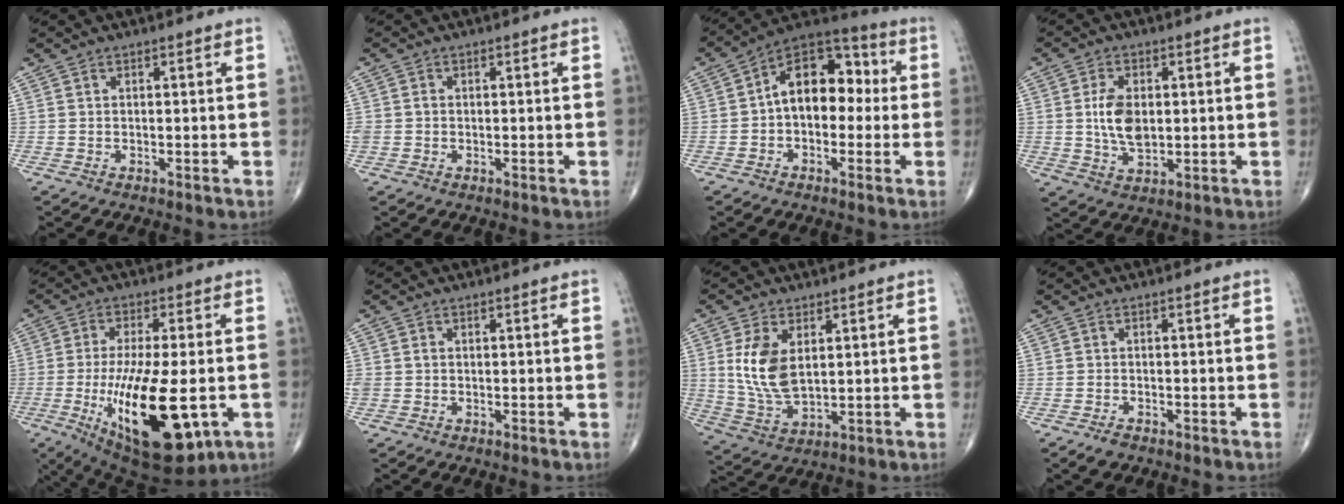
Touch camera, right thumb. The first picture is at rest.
{"total": 1.6, "force": [-0.1, 1.4, 0.7], "torque": [-0.013, 0.005, 0.001]}
{"total": 13.4, "force": [0.4, 8.7, 10.2], "torque": [-0.116, 0.045, -0.011]}
{"total": 7.5, "force": [0.6, 4.4, 6.1], "torque": [-0.106, -0.007, 0.014]}
{"total": 21.8, "force": [-5.0, 8.0, 19.6], "torque": [-0.352, -0.024, -0.060]}
{"total": 1.5, "force": [0.0, 1.3, 0.7], "torque": [-0.014, 0.005, 0.004]}
{"total": 10.2, "force": [2.4, 5.7, 8.1], "torque": [-0.156, -0.014, 0.057]}
{"total": 1.7, "force": [-1.3, 0.9, 0.8], "torque": [-0.016, 0.003, -0.020]}